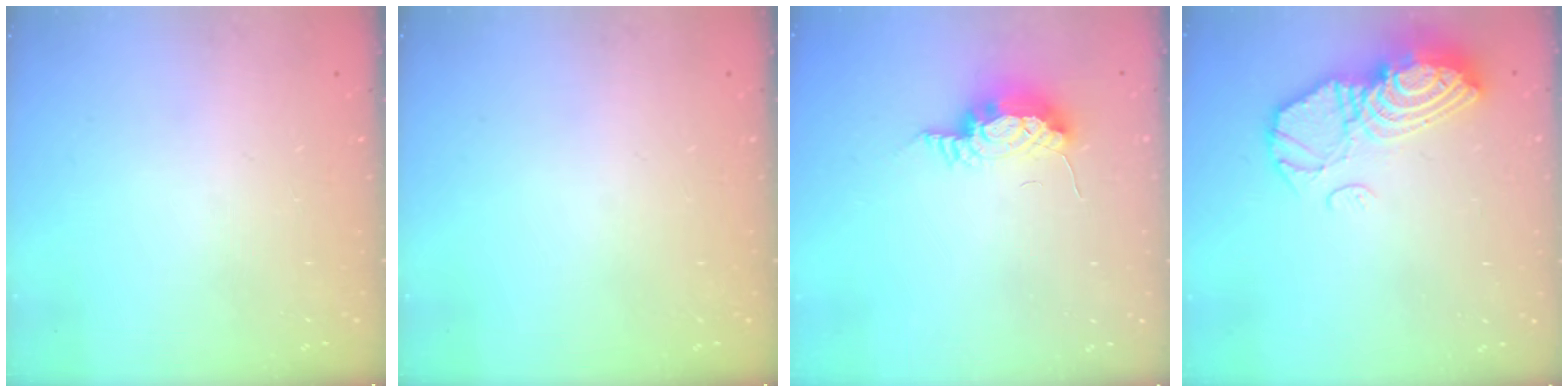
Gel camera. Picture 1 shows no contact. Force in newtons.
{"total": 0.0}
{"total": 11.9, "press": 9.5, "slide": 7.3}
{"total": 15.0, "press": 14.9, "slide": 1.3}